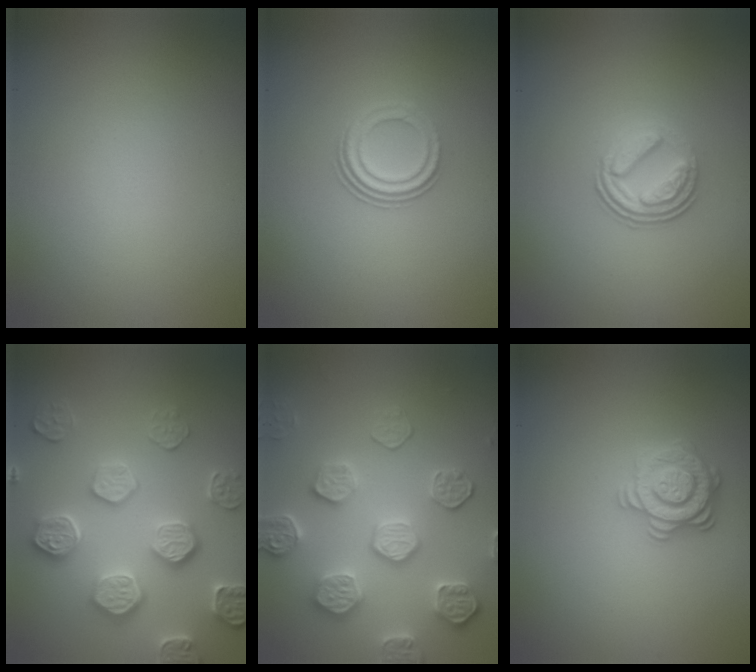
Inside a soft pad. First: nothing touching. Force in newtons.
{"total": 2.9, "press": 2.0, "slide": 2.0}
{"total": 3.6, "press": 2.5, "slide": 2.5}
{"total": 5.0, "press": 4.9, "slide": 1.2}
{"total": 5.3, "press": 5.0, "slide": 1.8}
{"total": 2.9, "press": 2.8, "slide": 0.6}